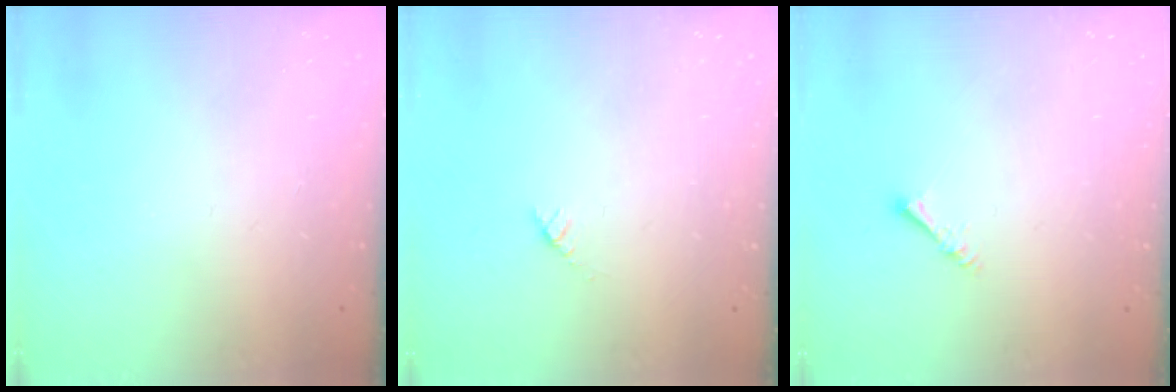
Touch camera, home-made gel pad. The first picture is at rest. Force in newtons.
{"total": 2.7, "press": 2.6, "slide": 0.4}
{"total": 1.8, "press": 1.8, "slide": 0.1}